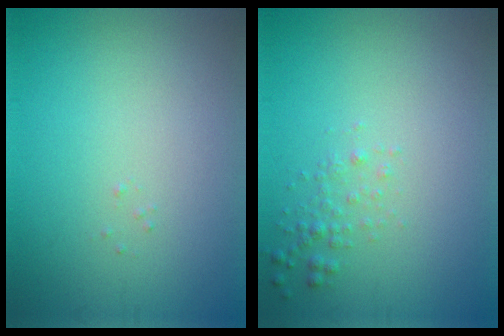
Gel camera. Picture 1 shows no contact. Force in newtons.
{"total": 1.1, "press": 1.1, "slide": 0.1}